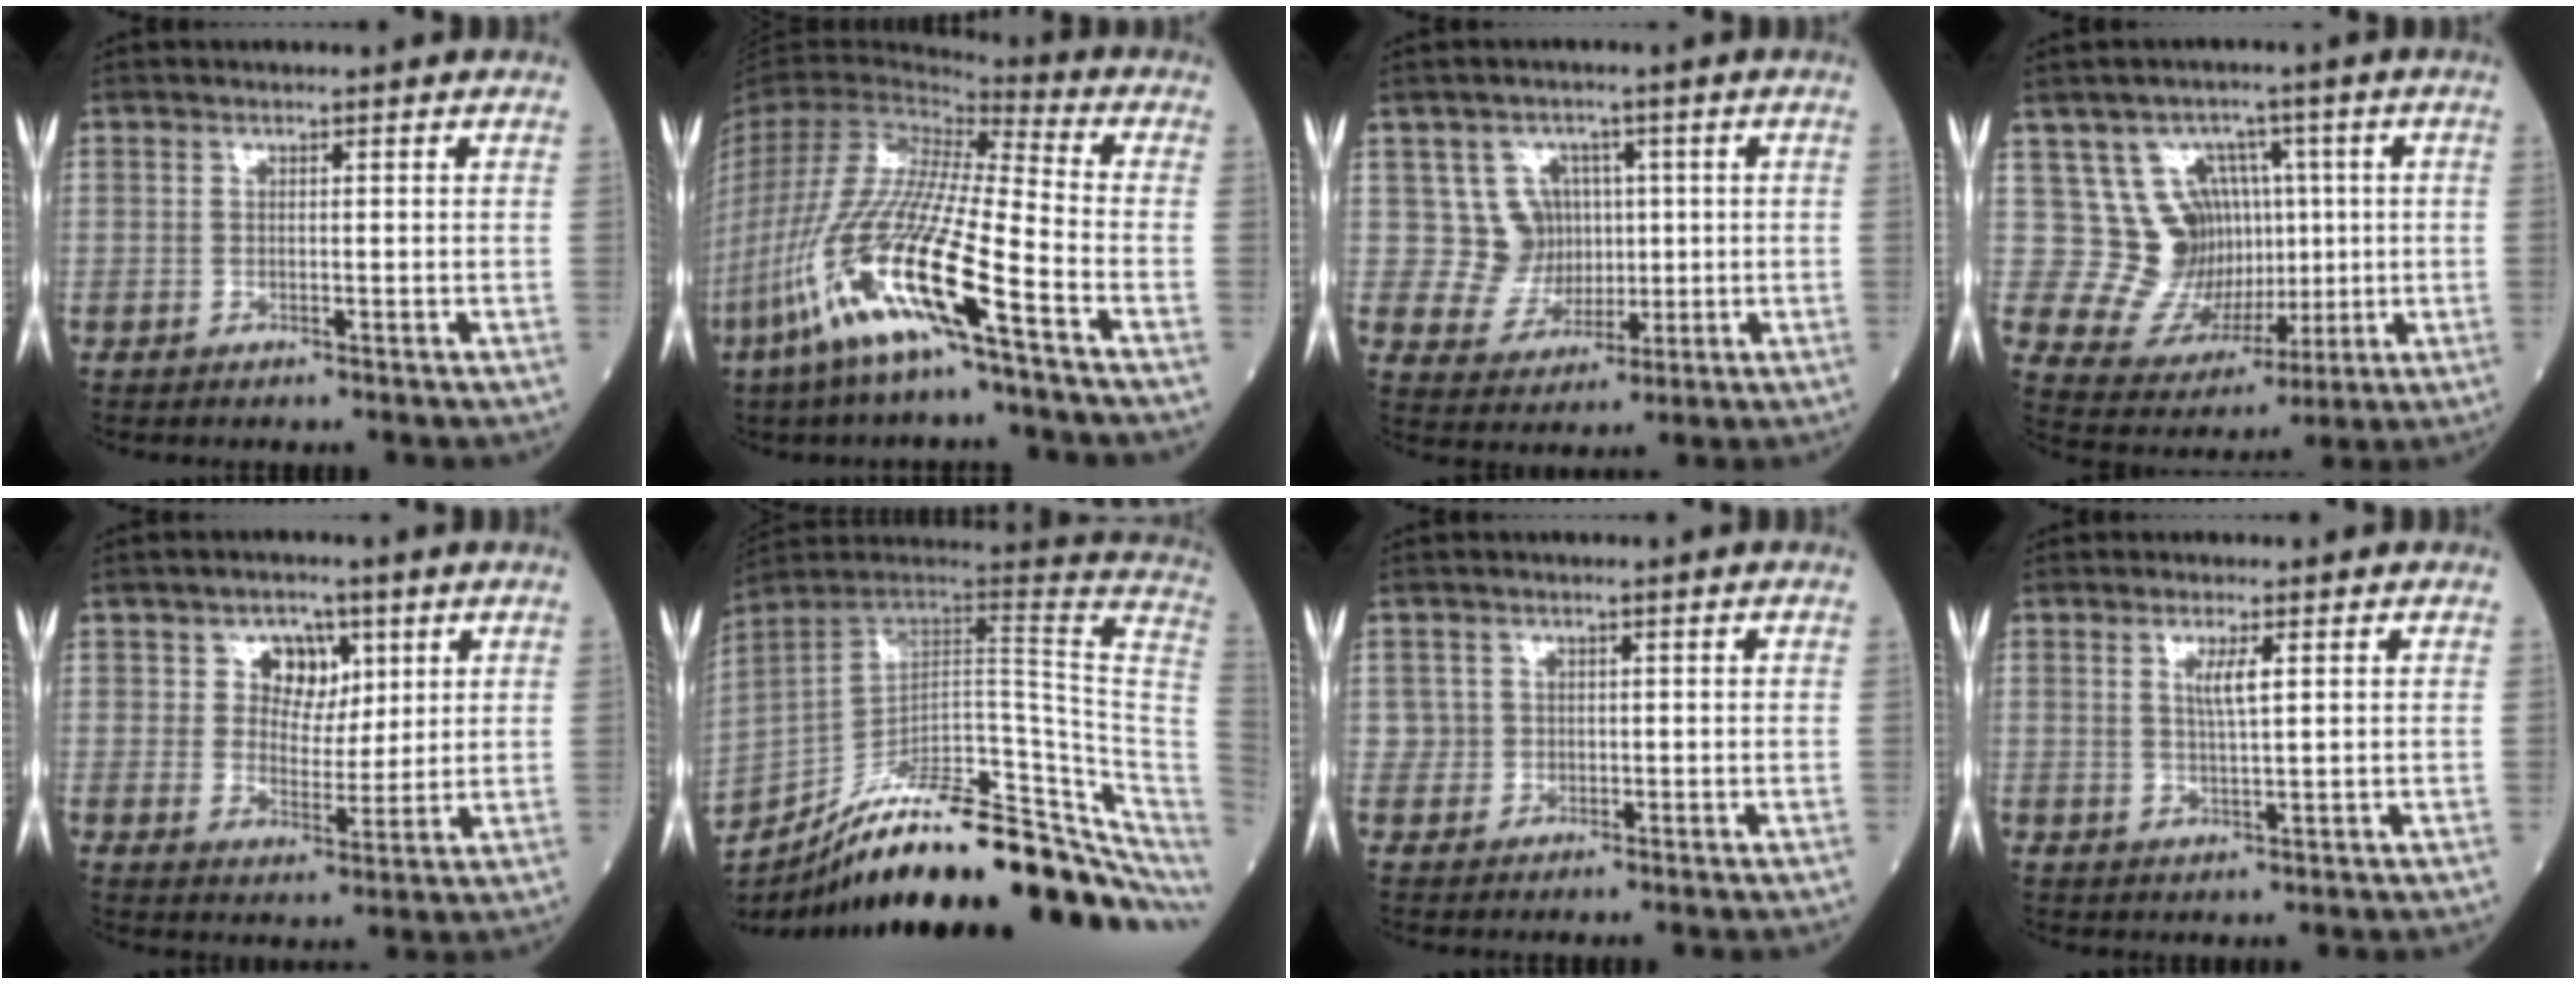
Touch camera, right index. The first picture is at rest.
{"total": 21.1, "force": [-10.2, 1.3, 18.4], "torque": [-0.422, -0.052, -0.203]}
{"total": 6.4, "force": [1.4, 6.2, 0.5], "torque": [-0.005, 0.019, 0.030]}
{"total": 10.2, "force": [2.1, 9.3, 3.7], "torque": [-0.066, 0.034, 0.058]}
{"total": 5.6, "force": [2.5, 4.3, 2.8], "torque": [-0.041, 0.009, 0.042]}
{"total": 27.4, "force": [-20.0, 4.6, 18.1], "torque": [-0.187, 0.010, -0.300]}
{"total": 1.3, "force": [0.0, 1.3, -0.2], "torque": [0.006, 0.006, -0.004]}
{"total": 2.9, "force": [0.9, 0.0, 2.7], "torque": [-0.059, -0.003, 0.018]}